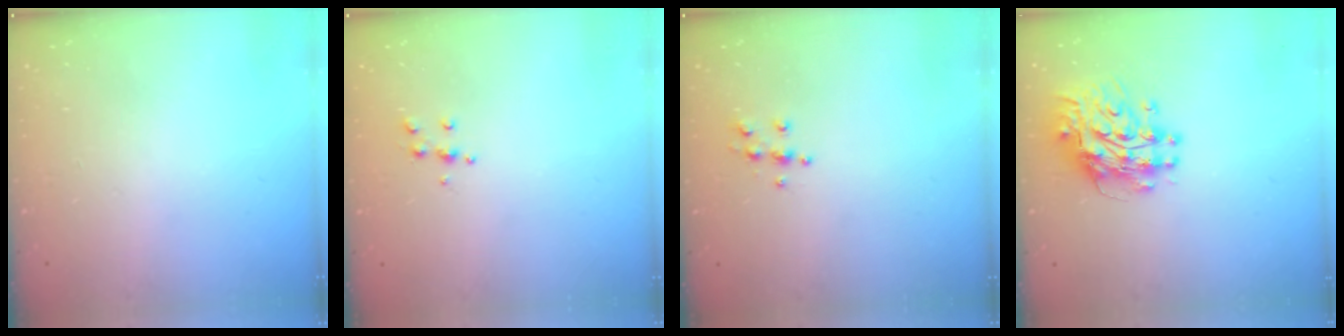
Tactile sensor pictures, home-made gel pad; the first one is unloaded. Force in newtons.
{"total": 5.0, "press": 5.0, "slide": 0.6}
{"total": 5.6, "press": 5.6, "slide": 0.6}
{"total": 10.7, "press": 10.7, "slide": 0.9}